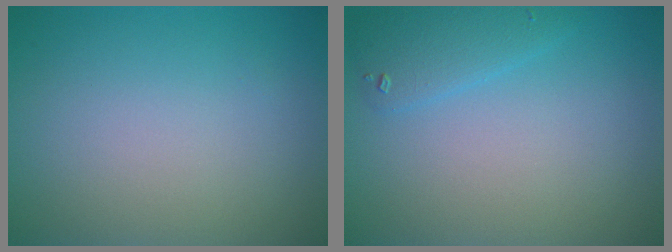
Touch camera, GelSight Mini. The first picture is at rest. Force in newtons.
{"total": 2.1, "press": 2.1, "slide": 0.2}